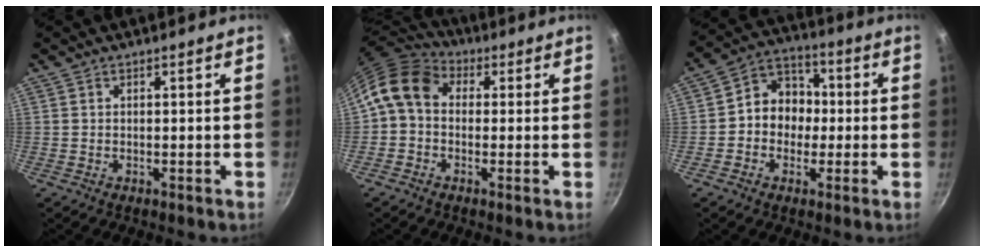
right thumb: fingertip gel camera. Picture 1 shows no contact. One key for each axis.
{"total": 10.3, "fx": 0.9, "fy": 8.0, "fz": 6.3, "tx": -0.107, "ty": 0.031, "tz": -0.006}
{"total": 9.8, "fx": -0.6, "fy": 8.5, "fz": 5.0, "tx": -0.027, "ty": 0.031, "tz": -0.029}